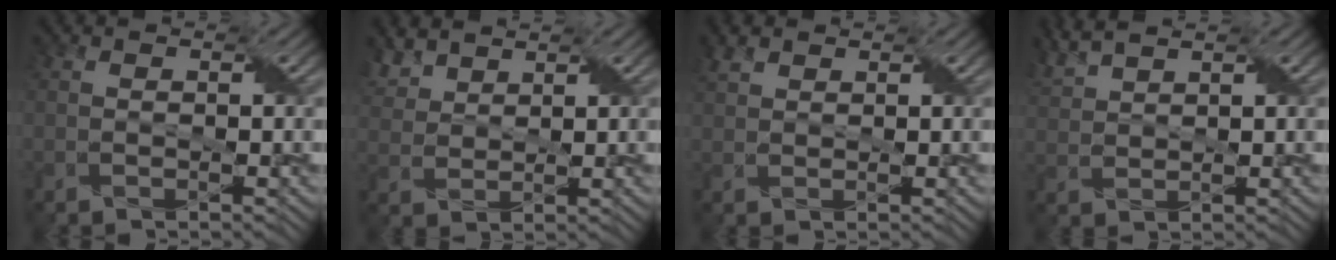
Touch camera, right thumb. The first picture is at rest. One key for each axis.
{"total": 4.7, "fx": 3.5, "fy": 2.3, "fz": 2.1, "tx": -0.064, "ty": 0.013, "tz": 0.074}
{"total": 2.3, "fx": 1.7, "fy": 1.3, "fz": 1.0, "tx": -0.029, "ty": 0.010, "tz": 0.036}
{"total": 3.9, "fx": 3.5, "fy": 0.5, "fz": 1.8, "tx": -0.057, "ty": 0.016, "tz": 0.077}